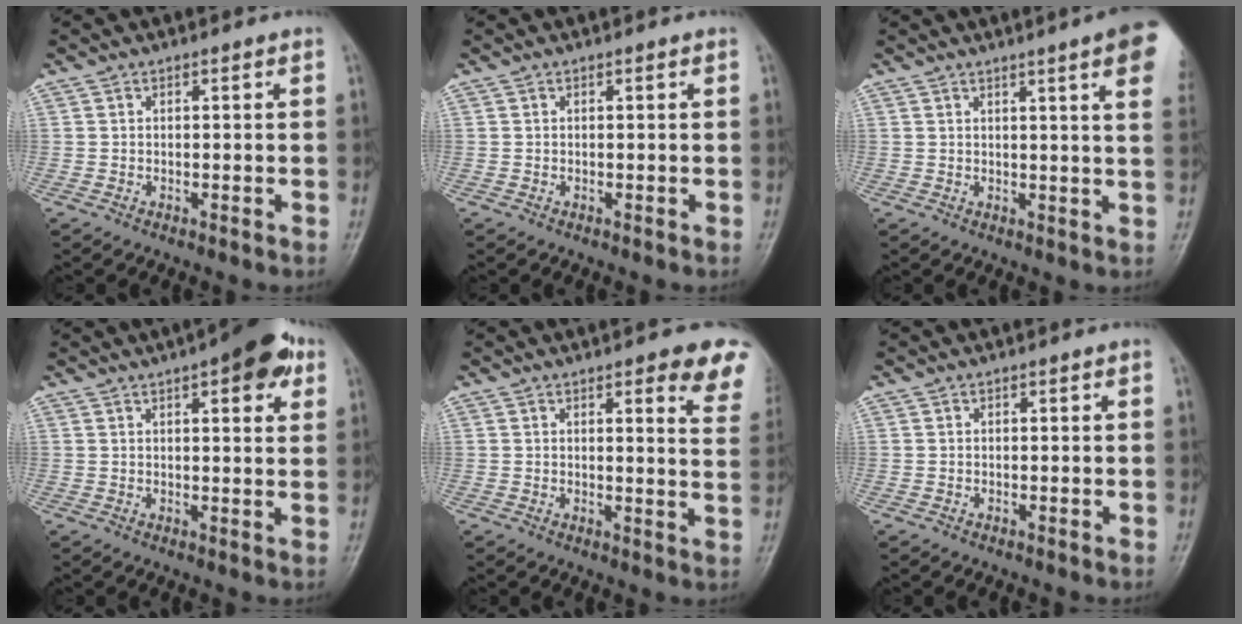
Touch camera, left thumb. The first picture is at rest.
{"total": 0.0}
{"total": 10.6, "force": [5.6, 0.8, 8.9], "torque": [-0.100, -0.011, 0.056]}
{"total": 10.1, "force": [5.0, 3.5, 8.0], "torque": [-0.082, -0.006, 0.058]}
{"total": 9.2, "force": [6.0, 2.5, 6.4], "torque": [-0.044, -0.027, 0.055]}
{"total": 0.0}